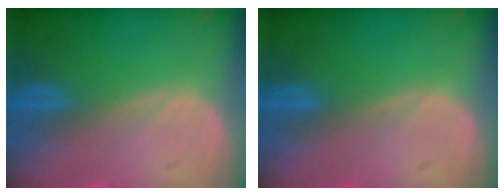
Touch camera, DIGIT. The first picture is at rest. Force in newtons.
{"total": 0.0}